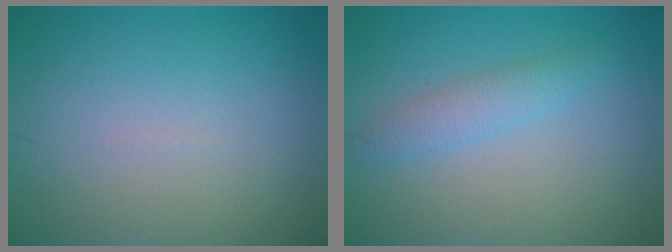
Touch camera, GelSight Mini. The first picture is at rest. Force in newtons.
{"total": 2.1, "press": 2.1, "slide": 0.0}